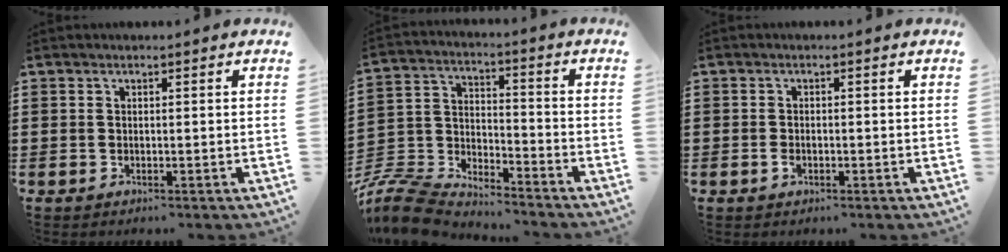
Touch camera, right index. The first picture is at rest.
{"total": 8.2, "force": [-7.9, 1.5, 1.5], "torque": [-0.063, -0.004, -0.168]}
{"total": 1.4, "force": [-0.6, 0.8, 1.0], "torque": [-0.029, -0.004, -0.013]}